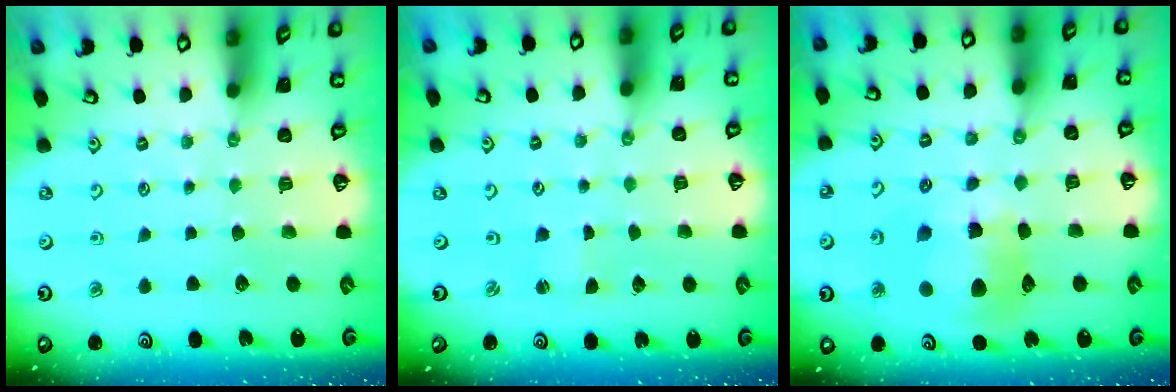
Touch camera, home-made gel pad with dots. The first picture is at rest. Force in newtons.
{"total": 0.0}
{"total": 13.3, "press": 13.2, "slide": 1.7}